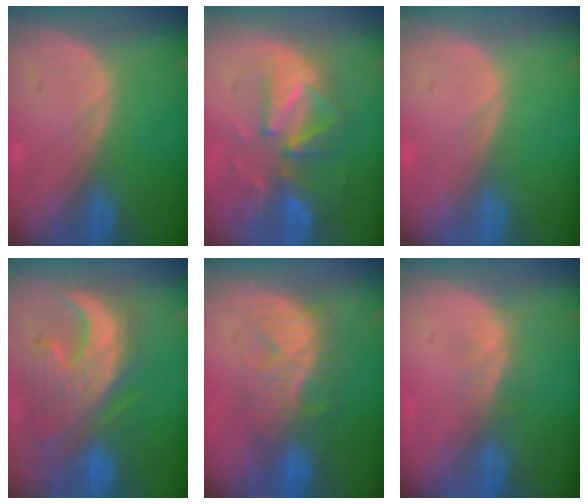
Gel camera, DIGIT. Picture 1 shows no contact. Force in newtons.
{"total": 10.0, "press": 8.7, "slide": 4.8}
{"total": 0.0}
{"total": 12.3, "press": 11.3, "slide": 4.8}
{"total": 8.3, "press": 8.2, "slide": 1.5}
{"total": 2.3, "press": 1.9, "slide": 1.4}